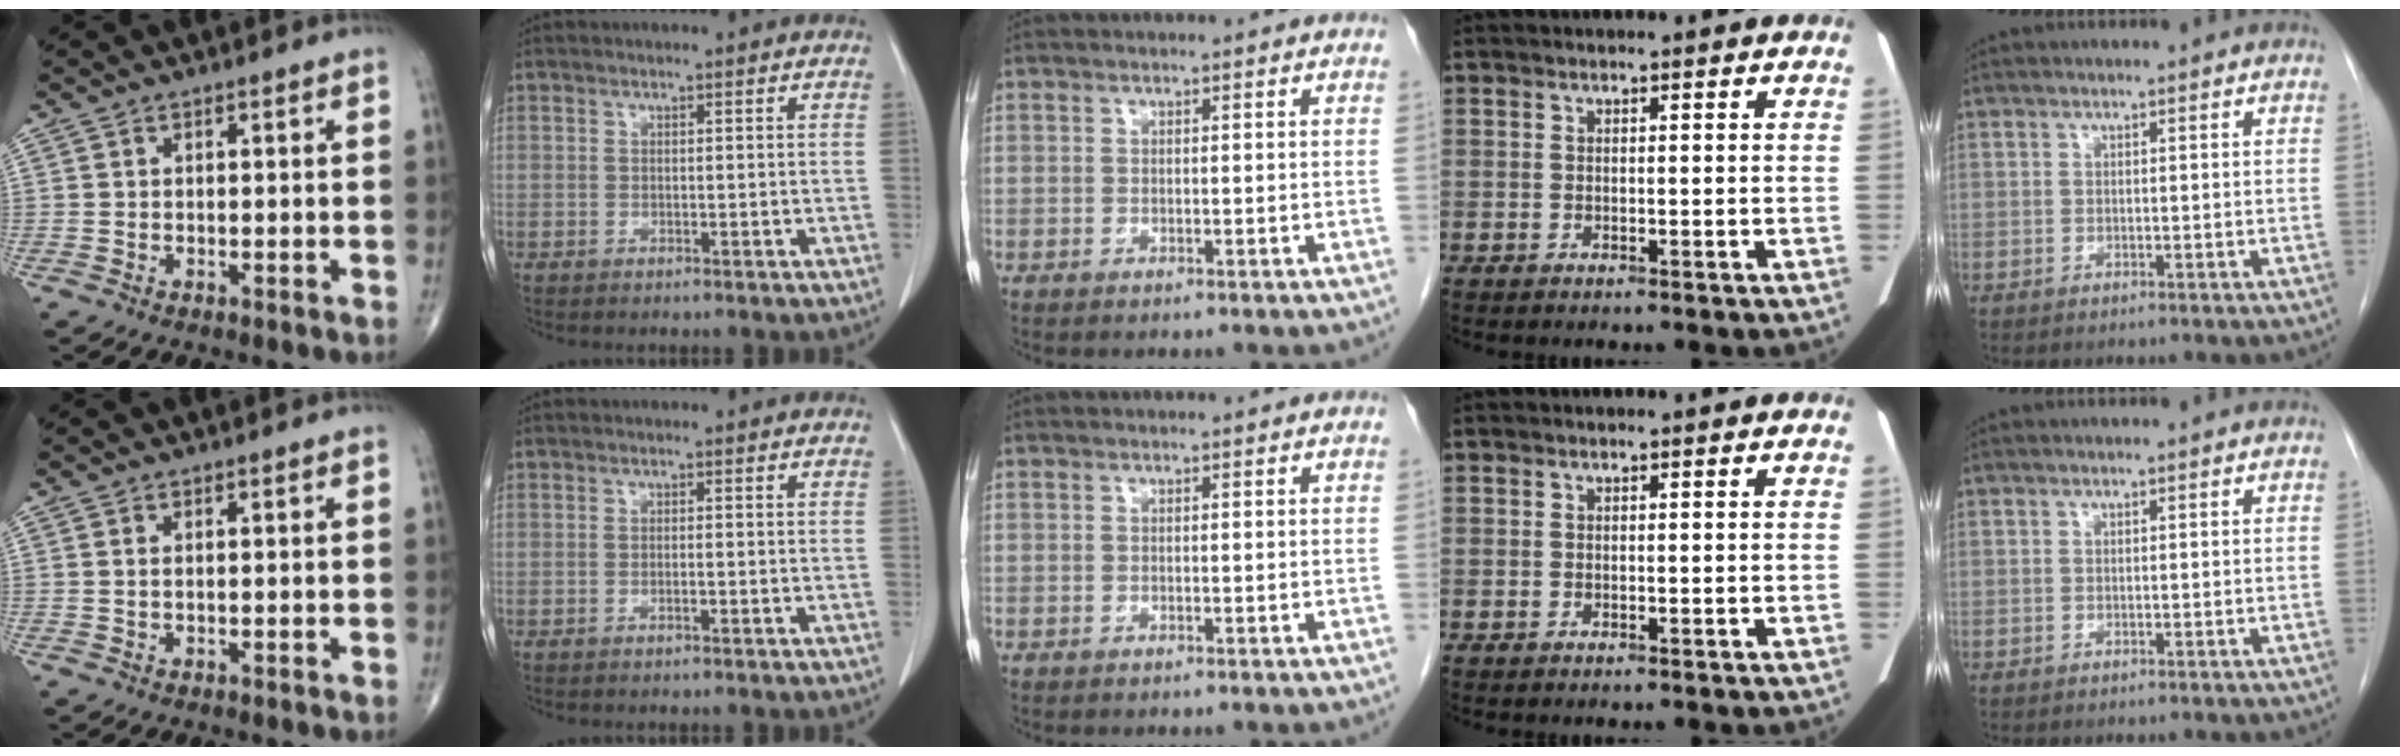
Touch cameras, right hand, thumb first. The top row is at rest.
{"thumb": {"total": 0.6, "force": [0.2, 0.2, 0.5], "torque": [-0.013, 0.002, 0.006]}, "index": {"total": 0.7, "force": [-0.4, 0.0, 0.5], "torque": [-0.012, 0.001, -0.003]}}